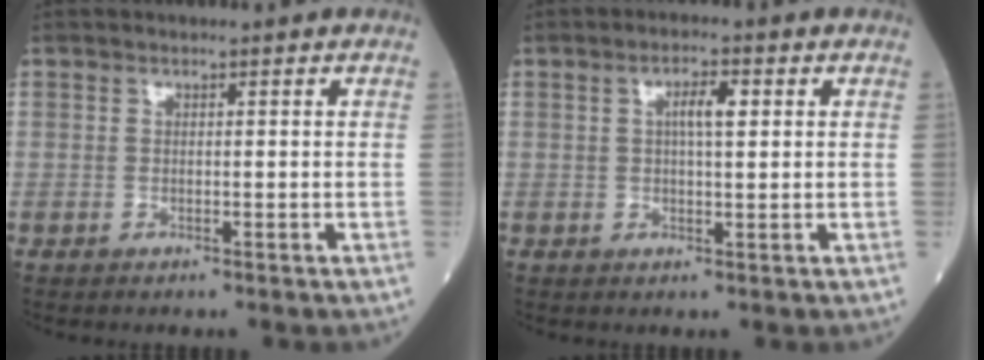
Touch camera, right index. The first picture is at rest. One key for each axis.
{"total": 3.6, "fx": 0.9, "fy": 0.9, "fz": 3.3, "tx": -0.059, "ty": 0.006, "tz": 0.014}